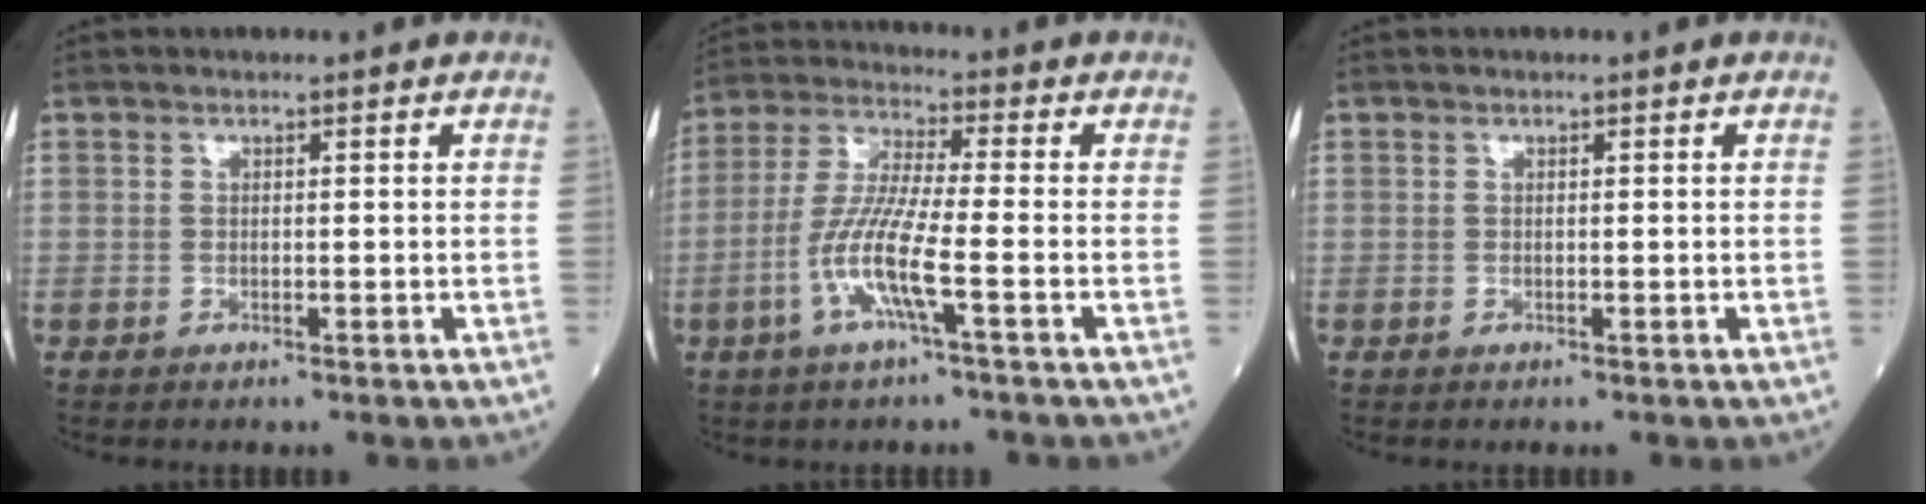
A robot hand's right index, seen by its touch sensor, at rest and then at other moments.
{"total": 9.2, "force": [-3.2, 0.1, 8.6], "torque": [-0.180, -0.004, -0.069]}
{"total": 0.0}